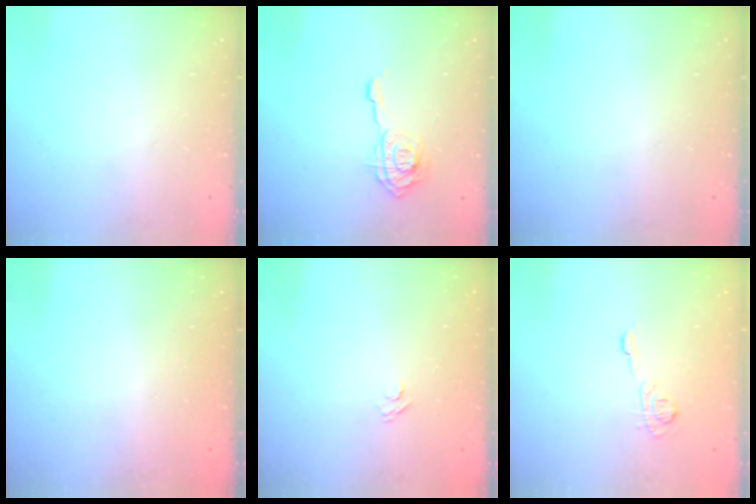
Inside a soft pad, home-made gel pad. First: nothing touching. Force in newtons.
{"total": 10.3, "press": 10.3, "slide": 1.0}
{"total": 0.0}
{"total": 2.5, "press": 2.4, "slide": 0.8}
{"total": 2.7, "press": 2.5, "slide": 0.9}
{"total": 7.8, "press": 7.8, "slide": 0.6}